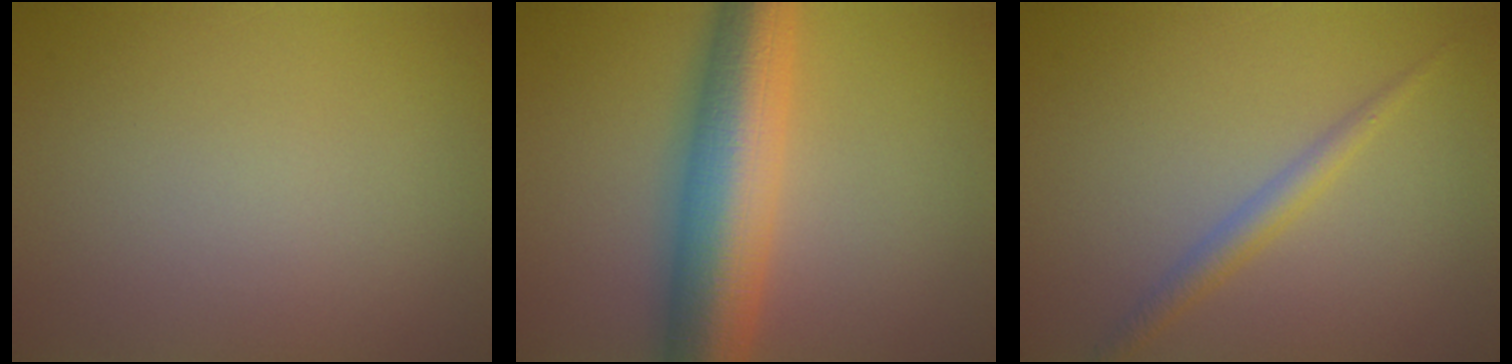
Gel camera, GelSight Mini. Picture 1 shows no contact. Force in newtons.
{"total": 9.9, "press": 9.9, "slide": 0.0}
{"total": 1.9, "press": 1.9, "slide": 0.1}